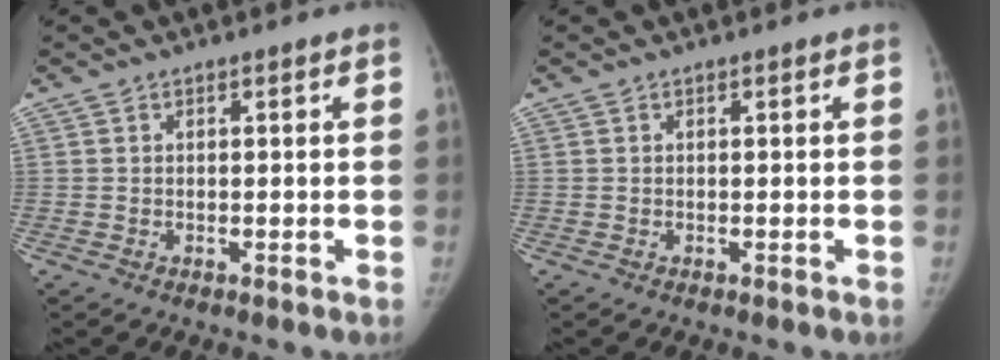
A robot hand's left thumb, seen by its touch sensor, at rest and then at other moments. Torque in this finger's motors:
{"motor_torque": [0.00, 0.00, 0.03, -0.03, 0.00]}